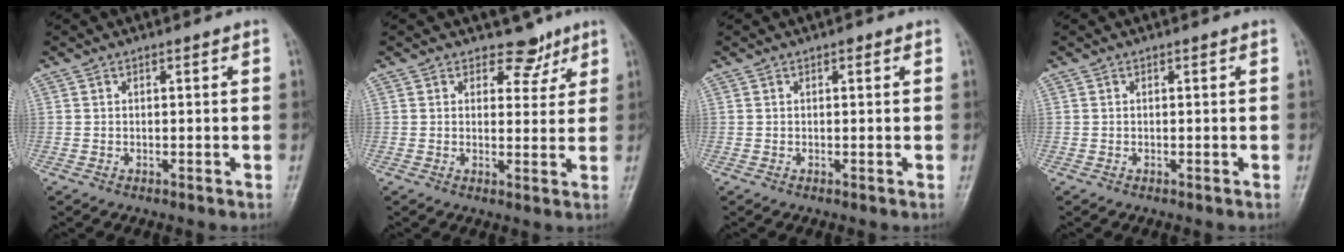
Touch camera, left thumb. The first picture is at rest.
{"total": 4.4, "force": [3.3, 2.8, 0.7], "torque": [0.022, -0.020, 0.045]}
{"total": 0.8, "force": [0.4, 0.4, 0.6], "torque": [-0.005, 0.001, 0.002]}
{"total": 0.0}